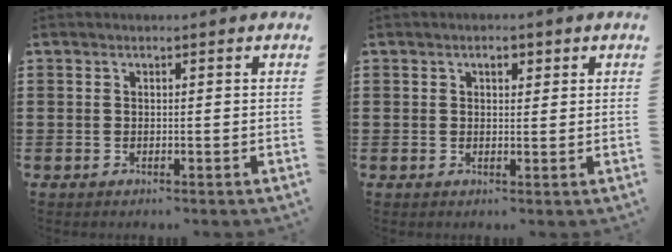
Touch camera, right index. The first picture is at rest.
{"total": 1.7, "force": [0.8, 1.0, 1.2], "torque": [-0.018, 0.004, 0.010]}